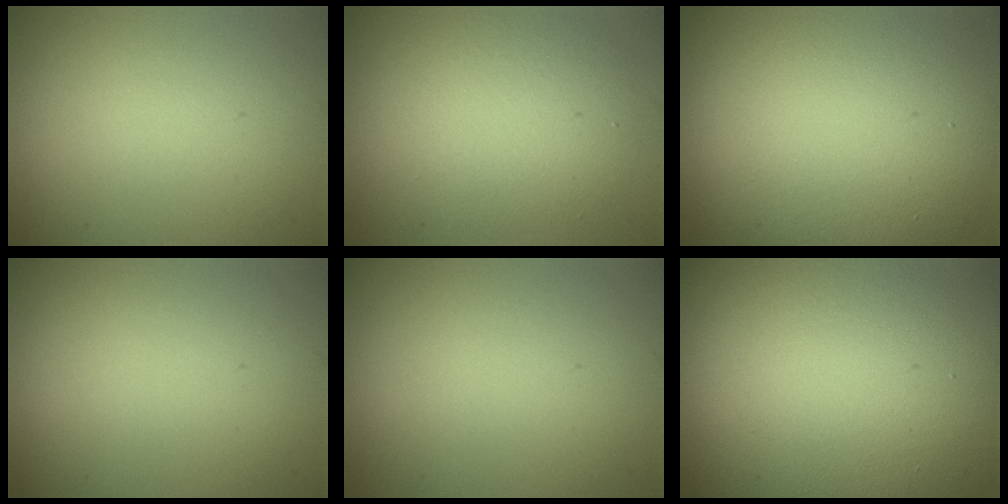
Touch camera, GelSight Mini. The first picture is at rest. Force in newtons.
{"total": 4.9, "press": 4.9, "slide": 0.3}
{"total": 14.1, "press": 14.1, "slide": 0.9}
{"total": 0.0}
{"total": 0.0}
{"total": 21.4, "press": 21.3, "slide": 0.6}